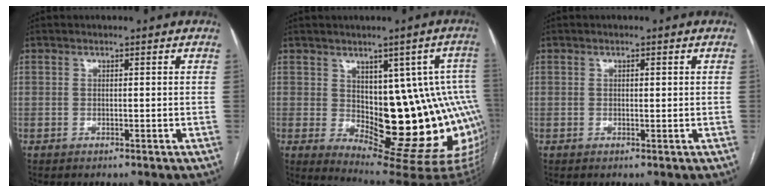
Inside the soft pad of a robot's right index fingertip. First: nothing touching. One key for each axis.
{"total": 19.3, "fx": -1.2, "fy": 7.5, "fz": 17.8, "tx": -0.148, "ty": 0.021, "tz": 0.010}
{"total": 0.8, "fx": 0.2, "fy": 0.3, "fz": 0.7, "tx": -0.007, "ty": 0.001, "tz": 0.003}